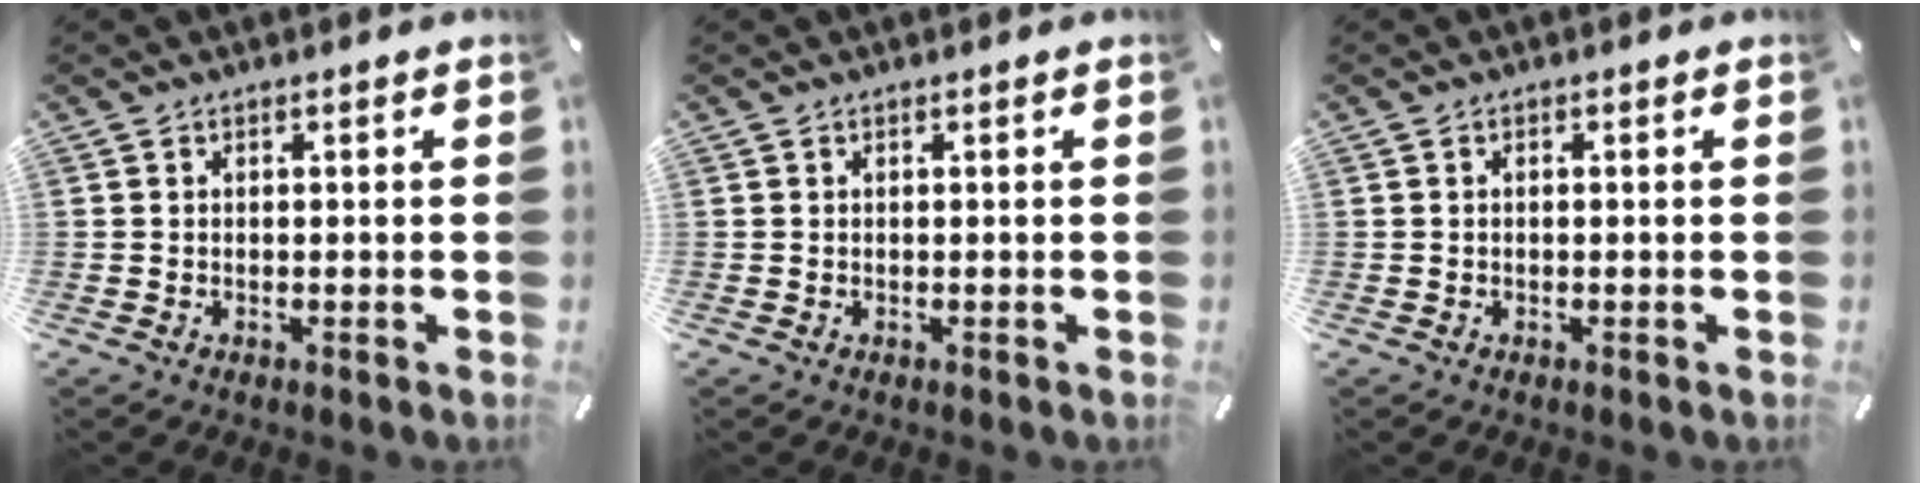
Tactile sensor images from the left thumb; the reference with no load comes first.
{"total": 0.0}
{"total": 0.0}